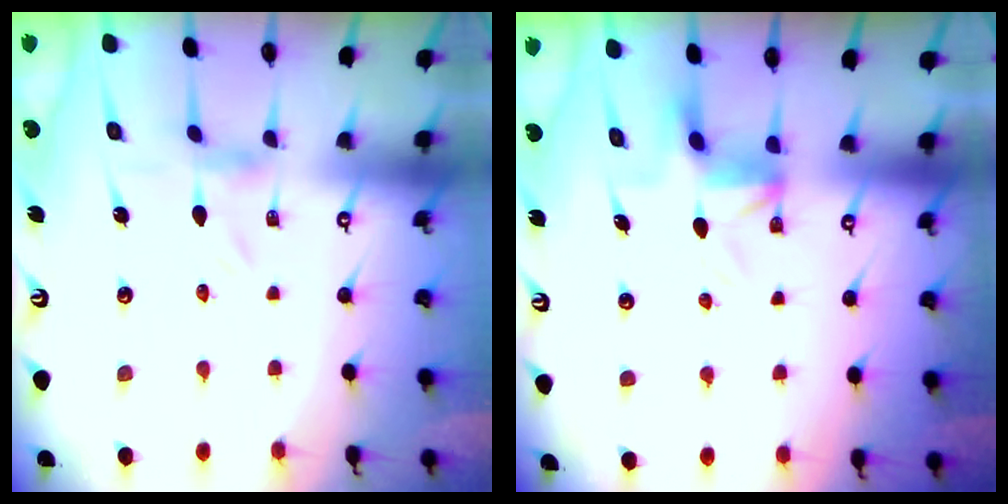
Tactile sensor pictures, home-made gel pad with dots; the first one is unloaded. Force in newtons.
{"total": 5.3, "press": 5.3, "slide": 0.3}